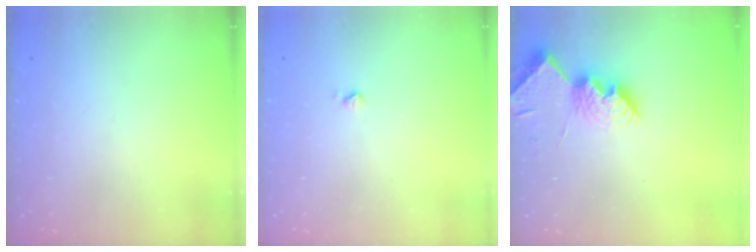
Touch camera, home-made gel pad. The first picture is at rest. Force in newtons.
{"total": 2.2, "press": 2.2, "slide": 0.4}
{"total": 10.1, "press": 10.1, "slide": 0.7}